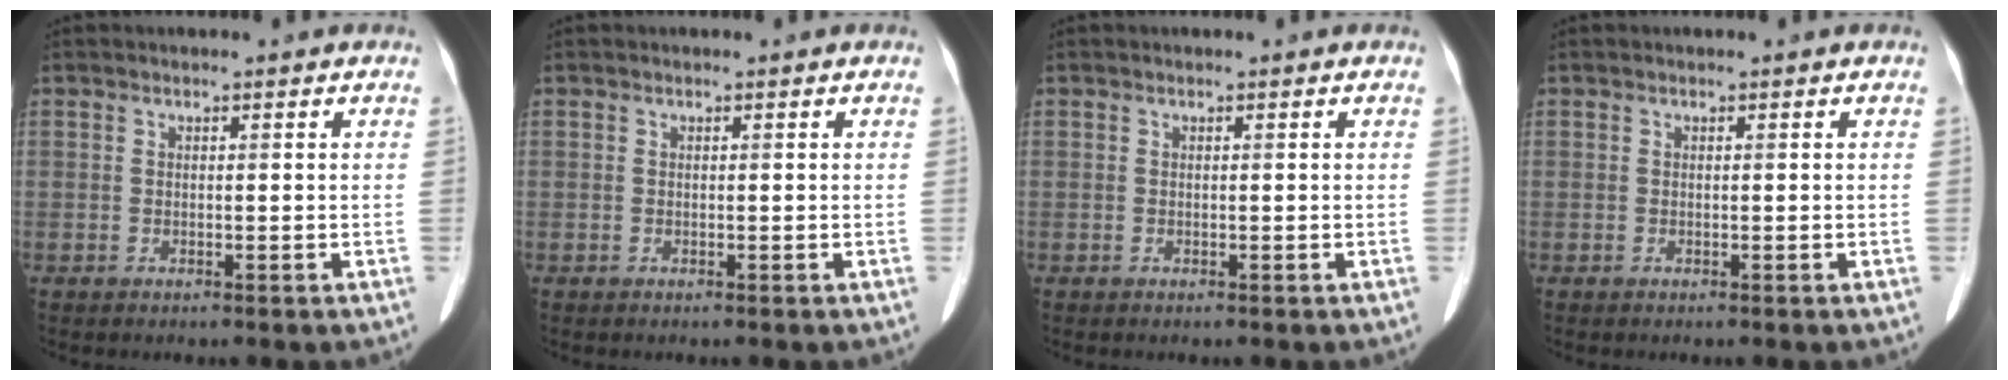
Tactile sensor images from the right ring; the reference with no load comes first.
{"total": 0.0}
{"total": 0.0}
{"total": 0.0}